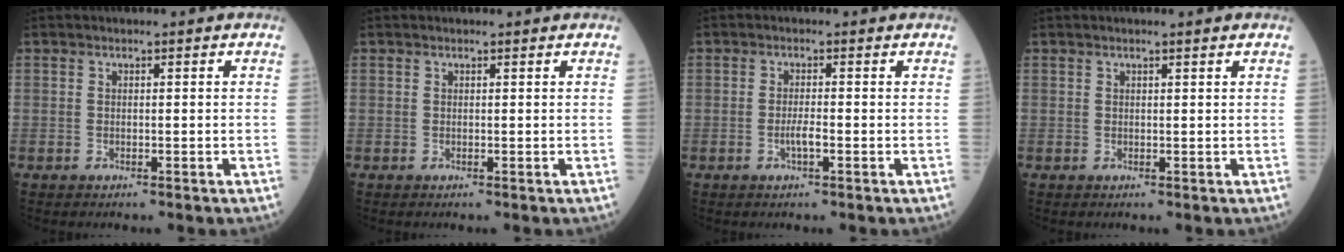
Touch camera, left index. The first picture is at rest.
{"total": 0.0}
{"total": 1.7, "force": [-0.8, 0.2, 1.5], "torque": [-0.030, -0.004, -0.014]}
{"total": 1.1, "force": [0.9, -0.2, 0.6], "torque": [-0.012, 0.005, 0.017]}